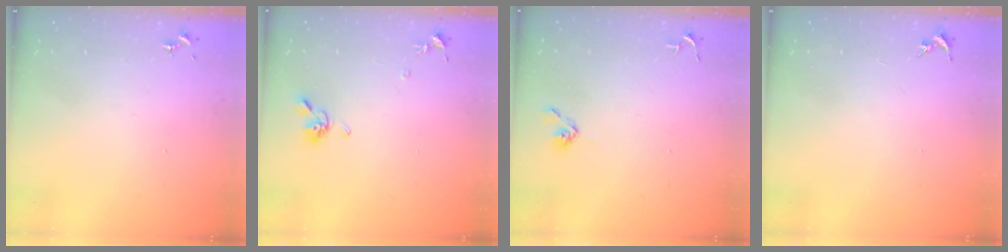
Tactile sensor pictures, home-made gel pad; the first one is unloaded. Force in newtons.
{"total": 8.6, "press": 8.5, "slide": 1.1}
{"total": 4.8, "press": 4.8, "slide": 0.6}
{"total": 0.0}